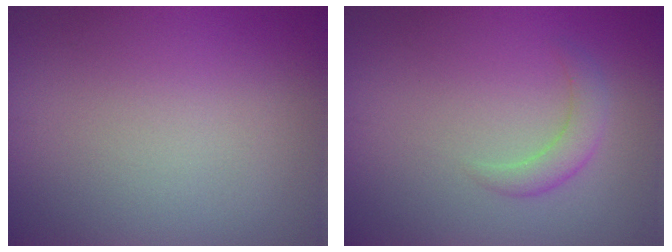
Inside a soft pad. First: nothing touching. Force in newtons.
{"total": 2.0, "press": 2.0, "slide": 0.1}